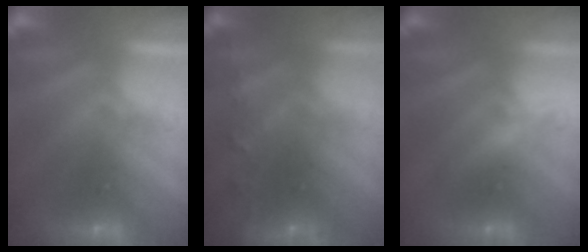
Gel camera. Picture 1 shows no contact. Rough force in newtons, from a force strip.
{"total": 5.7}
{"total": 4.2}